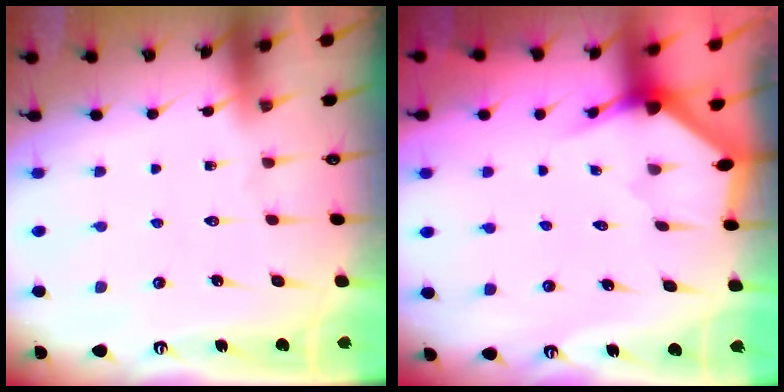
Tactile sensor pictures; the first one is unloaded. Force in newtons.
{"total": 2.3, "press": 2.3, "slide": 0.1}